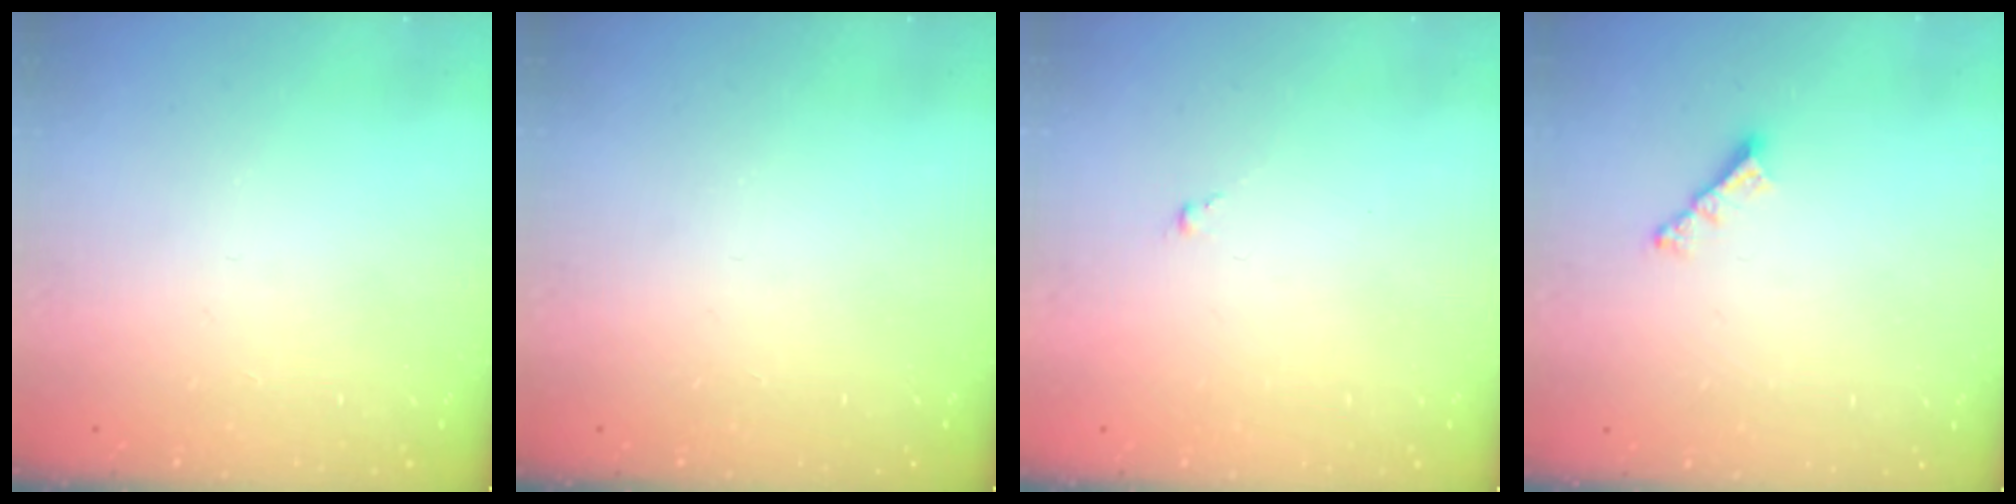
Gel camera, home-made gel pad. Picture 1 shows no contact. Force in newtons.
{"total": 0.0}
{"total": 0.5, "press": 0.4, "slide": 0.4}
{"total": 3.8, "press": 3.8, "slide": 0.2}